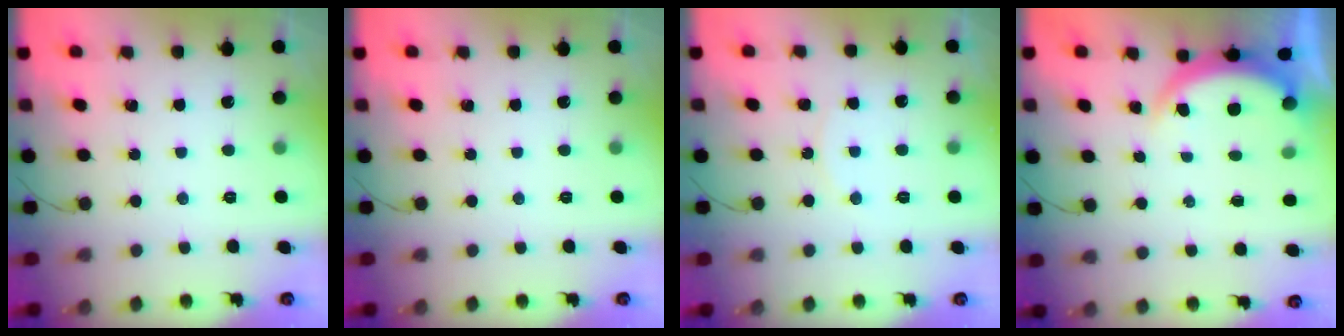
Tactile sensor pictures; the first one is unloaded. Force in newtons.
{"total": 0.0}
{"total": 5.3, "press": 5.3, "slide": 0.5}
{"total": 5.5, "press": 5.5, "slide": 0.4}